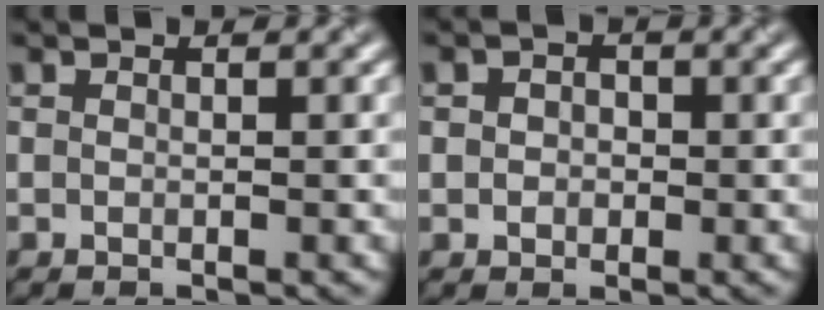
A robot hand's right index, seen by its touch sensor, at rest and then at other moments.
{"total": 1.2, "force": [0.2, 1.1, 0.3], "torque": [0.002, 0.009, -0.007]}